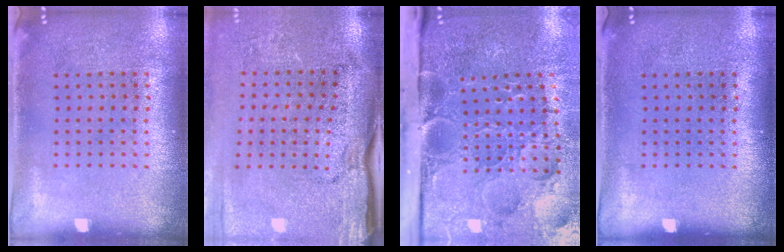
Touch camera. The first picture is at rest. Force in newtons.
{"total": 4.4, "press": 3.7, "slide": 2.3}
{"total": 5.5, "press": 4.2, "slide": 3.5}
{"total": 0.0}